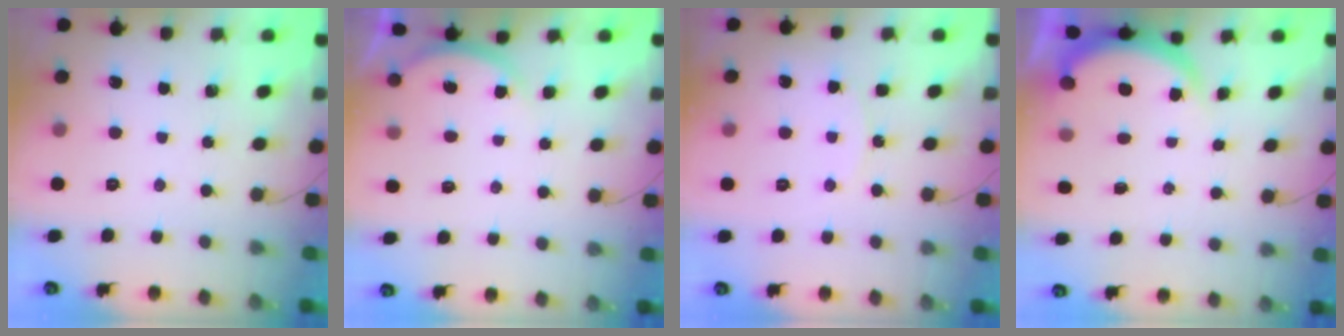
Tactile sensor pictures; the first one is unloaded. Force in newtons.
{"total": 3.2, "press": 3.2, "slide": 0.6}
{"total": 6.7, "press": 6.7, "slide": 0.6}
{"total": 3.4, "press": 3.3, "slide": 0.6}